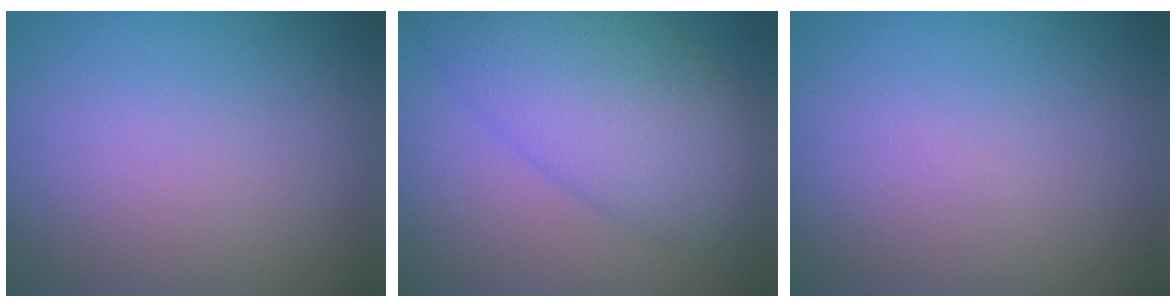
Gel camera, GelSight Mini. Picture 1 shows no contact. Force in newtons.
{"total": 8.7, "press": 8.7, "slide": 0.2}
{"total": 0.0}